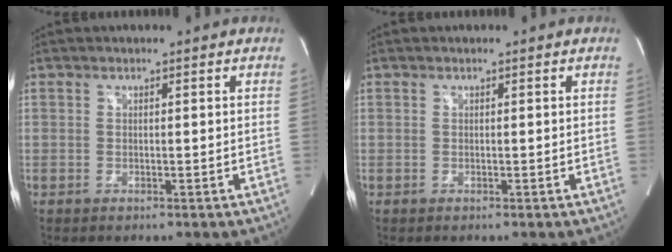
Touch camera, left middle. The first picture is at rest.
{"total": 0.0}